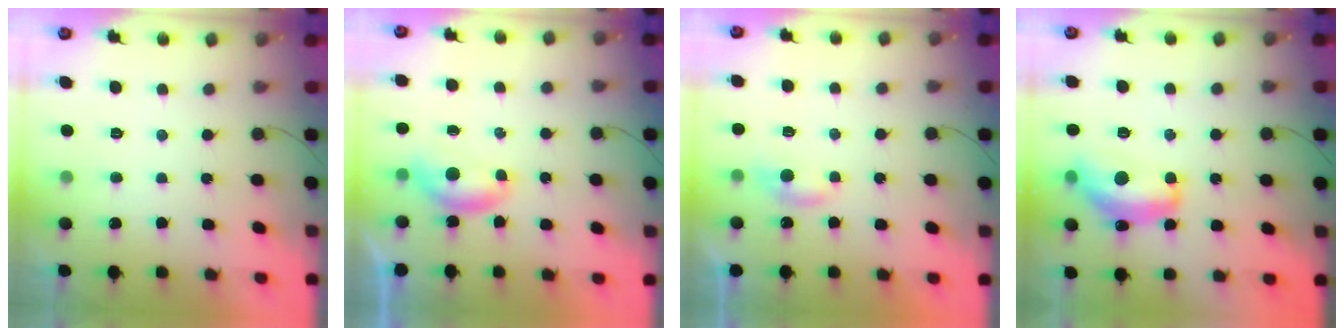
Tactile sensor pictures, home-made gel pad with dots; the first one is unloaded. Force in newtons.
{"total": 5.5, "press": 5.4, "slide": 0.8}
{"total": 5.4, "press": 5.4, "slide": 0.6}
{"total": 13.6, "press": 13.5, "slide": 0.8}